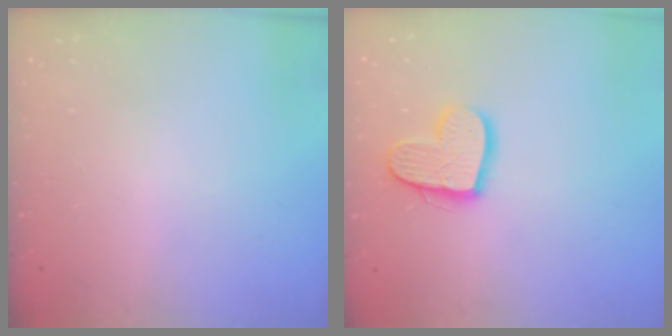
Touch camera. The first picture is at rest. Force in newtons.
{"total": 13.4, "press": 13.4, "slide": 0.8}